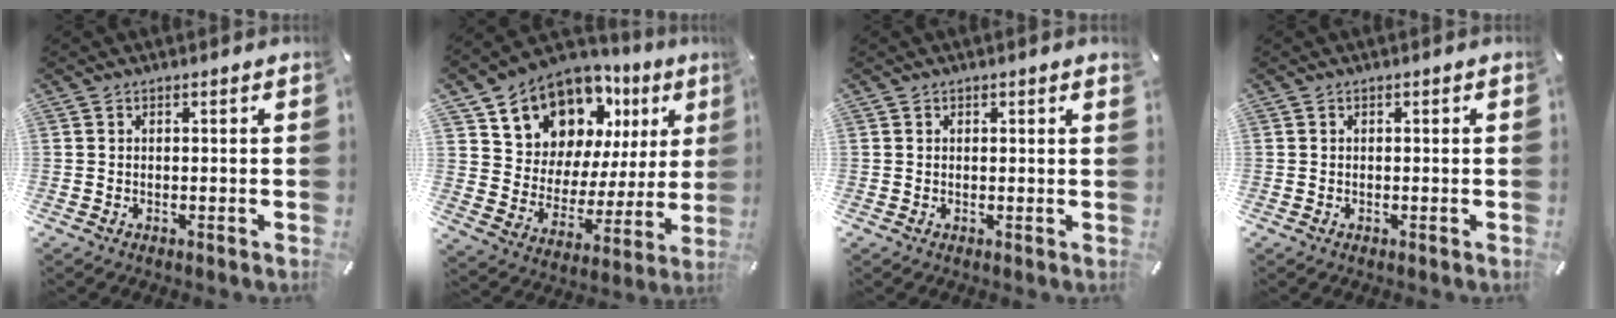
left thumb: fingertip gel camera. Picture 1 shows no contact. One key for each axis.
{"total": 13.6, "fx": 10.2, "fy": 8.5, "fz": 3.0, "tx": -0.059, "ty": -0.092, "tz": 0.183}
{"total": 0.0}
{"total": 0.0}